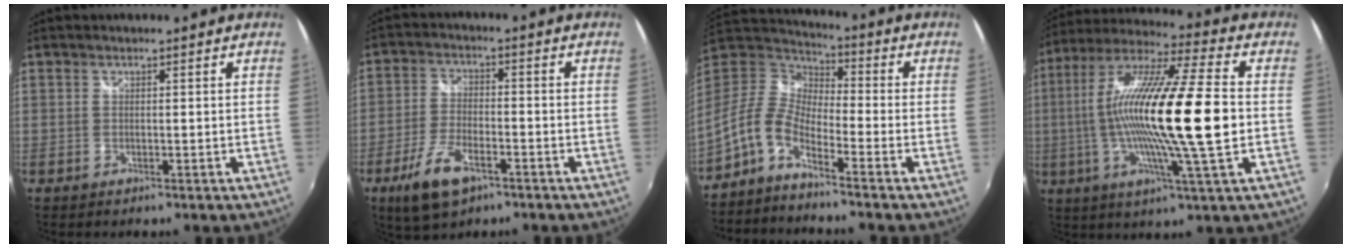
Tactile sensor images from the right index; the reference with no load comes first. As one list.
[{"total": 10.0, "force": [-5.7, 4.3, 7.0], "torque": [-0.160, -0.014, -0.105]}, {"total": 8.0, "force": [-5.0, 2.8, 5.6], "torque": [-0.112, 0.006, -0.113]}, {"total": 21.5, "force": [-1.0, 0.8, 21.5], "torque": [-0.381, -0.005, -0.031]}]